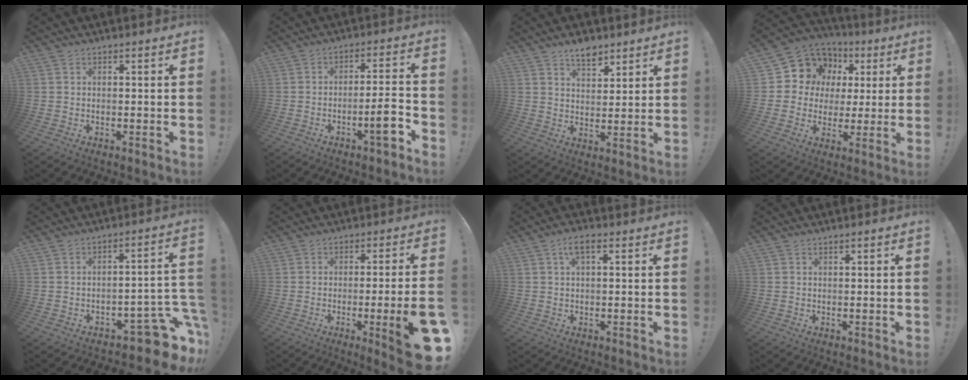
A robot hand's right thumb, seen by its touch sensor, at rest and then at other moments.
{"total": 9.1, "force": [-4.5, 1.4, 7.8], "torque": [-0.122, 0.020, -0.073]}
{"total": 6.9, "force": [5.3, 3.0, 3.1], "torque": [-0.041, -0.032, 0.094]}
{"total": 11.0, "force": [4.8, 9.5, 2.8], "torque": [-0.044, -0.036, 0.102]}
{"total": 10.1, "force": [-6.0, 4.0, 7.2], "torque": [-0.065, 0.029, -0.096]}
{"total": 13.8, "force": [-3.8, 1.6, 13.2], "torque": [-0.171, 0.001, -0.045]}
{"total": 4.0, "force": [1.4, 1.4, 3.5], "torque": [-0.065, 0.005, 0.023]}
{"total": 0.7, "force": [0.5, 0.0, 0.5], "torque": [-0.014, 0.001, 0.008]}